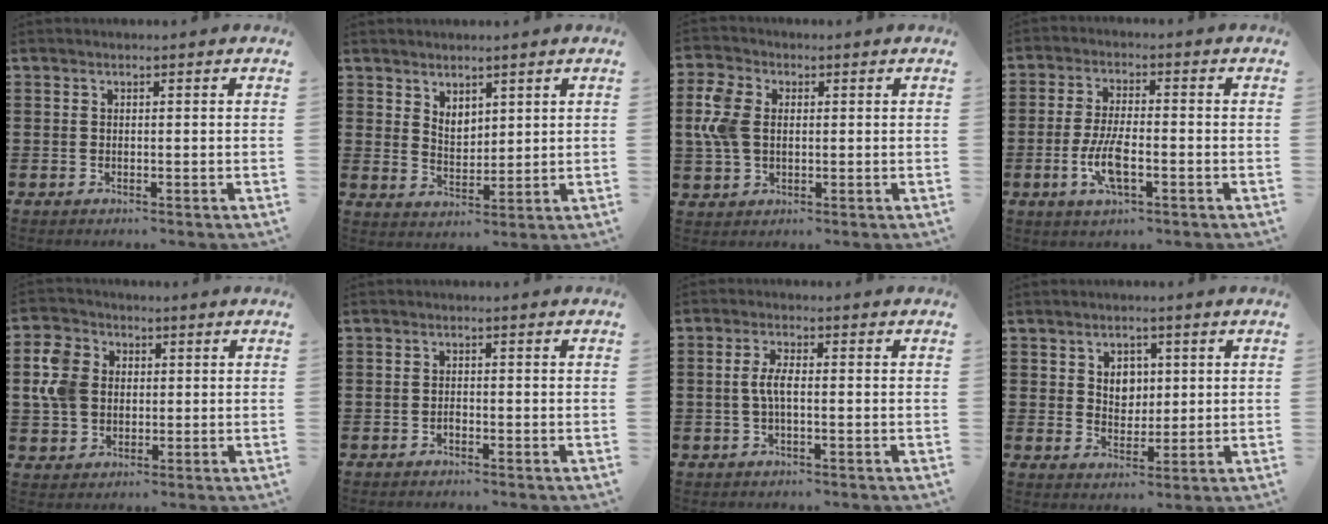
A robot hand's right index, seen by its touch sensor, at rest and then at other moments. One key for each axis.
{"total": 3.1, "fx": 2.6, "fy": 1.7, "fz": 0.6, "tx": -0.020, "ty": 0.001, "tz": 0.048}
{"total": 6.5, "fx": 0.8, "fy": 4.4, "fz": 4.7, "tx": -0.126, "ty": 0.005, "tz": 0.007}
{"total": 6.7, "fx": -2.2, "fy": 2.2, "fz": 5.9, "tx": -0.131, "ty": -0.007, "tz": -0.044}
{"total": 7.3, "fx": 1.0, "fy": 6.1, "fz": 3.9, "tx": -0.119, "ty": 0.011, "tz": 0.014}
{"total": 0.8, "fx": -0.5, "fy": 0.4, "fz": 0.4, "tx": -0.010, "ty": -0.004, "tz": -0.009}
{"total": 3.4, "fx": -0.5, "fy": 0.8, "fz": 3.2, "tx": -0.073, "ty": -0.004, "tz": -0.015}
{"total": 3.6, "fx": 1.2, "fy": 3.0, "fz": 1.6, "tx": -0.036, "ty": 0.007, "tz": 0.019}